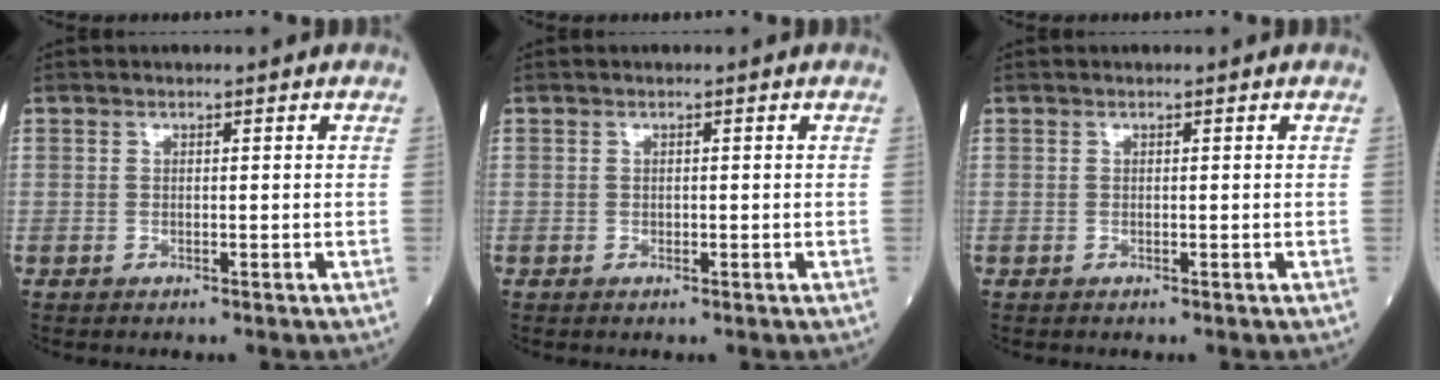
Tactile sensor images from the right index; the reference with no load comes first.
{"total": 0.0}
{"total": 0.0}